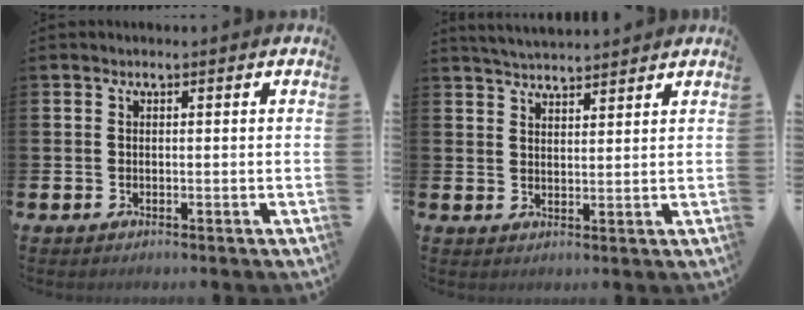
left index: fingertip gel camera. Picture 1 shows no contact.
{"total": 4.0, "force": [4.0, 0.1, 0.2], "torque": [-0.013, -0.018, 0.073]}